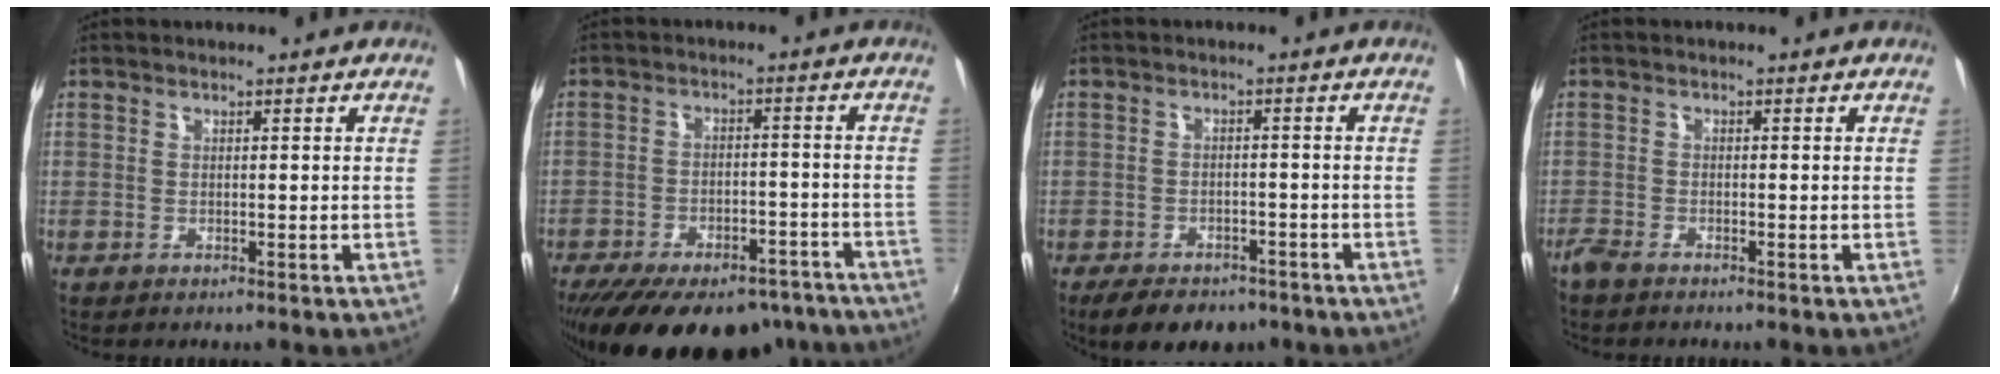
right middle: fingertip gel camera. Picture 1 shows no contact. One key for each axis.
{"total": 23.9, "fx": -18.8, "fy": 10.0, "fz": 10.9, "tx": -0.209, "ty": -0.002, "tz": -0.243}
{"total": 9.7, "fx": -7.2, "fy": 4.6, "fz": 4.6, "tx": -0.102, "ty": -0.012, "tz": -0.105}
{"total": 2.2, "fx": -2.0, "fy": 0.4, "fz": 0.7, "tx": -0.022, "ty": -0.008, "tz": -0.043}